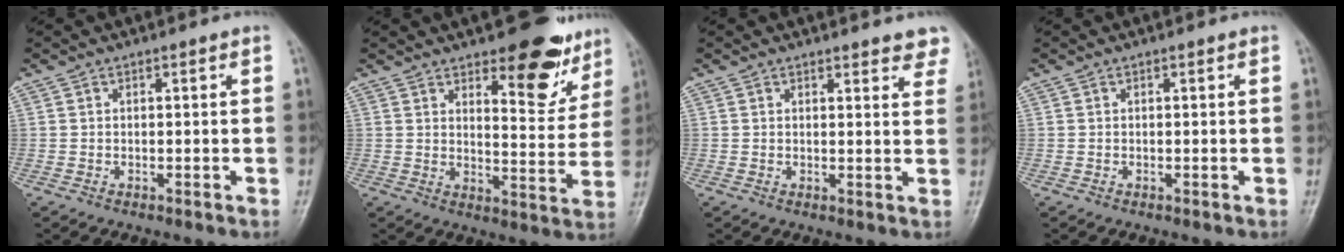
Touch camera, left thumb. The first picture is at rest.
{"total": 12.6, "force": [8.4, 4.9, 8.0], "torque": [-0.059, -0.055, 0.118]}
{"total": 6.4, "force": [5.6, 1.9, 2.4], "torque": [0.006, -0.024, 0.049]}
{"total": 0.0}